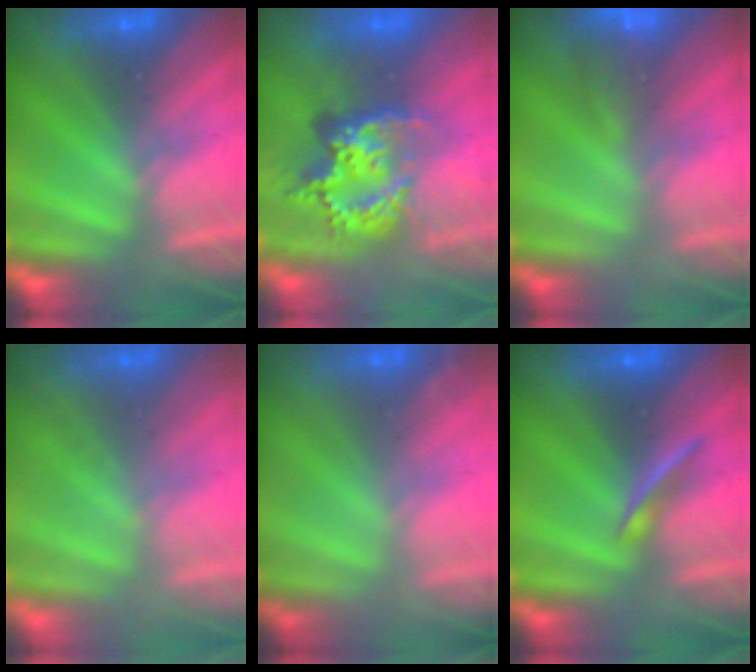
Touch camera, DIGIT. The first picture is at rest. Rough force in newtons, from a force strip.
{"total": 6.8}
{"total": 8.6}
{"total": 2.2}
{"total": 1.5}
{"total": 2.3}